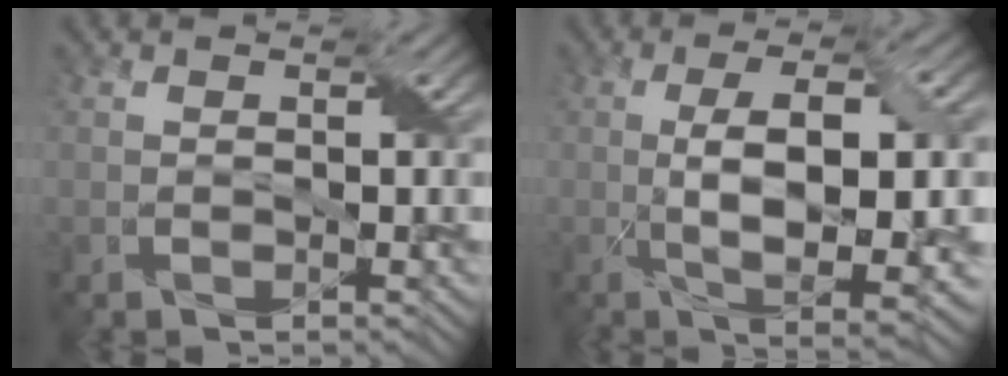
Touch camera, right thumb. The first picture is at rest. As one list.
[{"total": 9.9, "force": [-1.0, 2.8, 9.5], "torque": [-0.161, 0.001, -0.012]}]